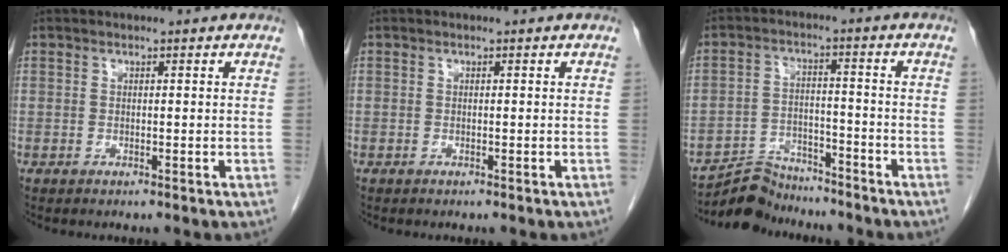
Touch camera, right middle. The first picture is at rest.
{"total": 0.0}
{"total": 6.9, "force": [-6.6, 1.7, -0.5], "torque": [0.008, 0.009, -0.118]}